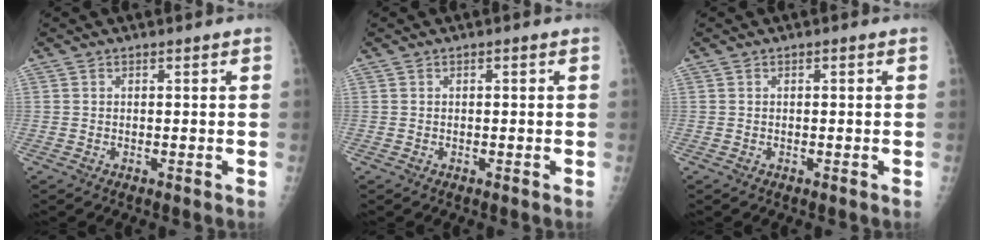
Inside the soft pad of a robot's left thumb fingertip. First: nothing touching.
{"total": 0.0}
{"total": 0.0}